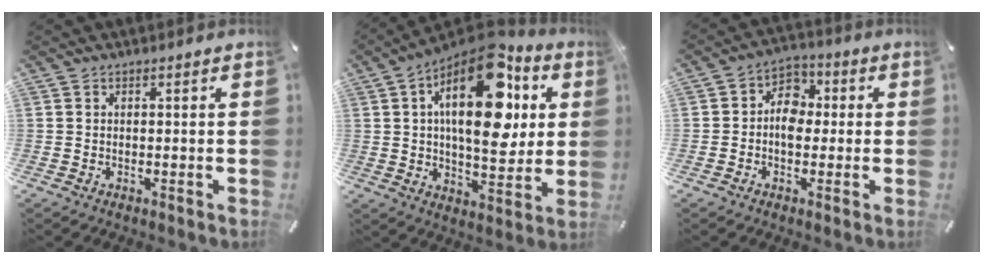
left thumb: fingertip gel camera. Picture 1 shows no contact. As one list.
[{"total": 23.7, "force": [8.0, 11.8, 19.0], "torque": [-0.312, -0.042, 0.123]}, {"total": 6.6, "force": [-1.1, 5.2, 3.9], "torque": [-0.060, 0.018, -0.022]}]